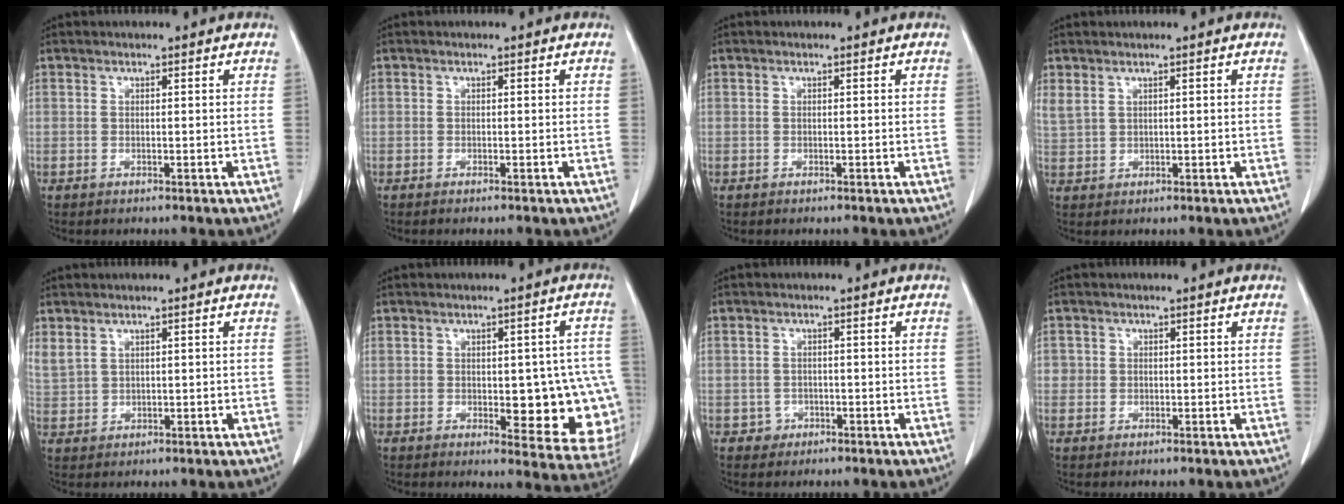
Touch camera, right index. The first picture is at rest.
{"total": 0.7, "force": [-0.6, 0.0, 0.4], "torque": [-0.010, -0.002, -0.008]}
{"total": 0.0}
{"total": 2.6, "force": [1.3, 1.3, 1.8], "torque": [-0.056, 0.016, 0.042]}
{"total": 3.5, "force": [1.8, 2.1, 2.2], "torque": [-0.062, 0.014, 0.054]}
{"total": 15.0, "force": [-1.8, 6.1, 13.7], "torque": [-0.127, 0.016, -0.001]}
{"total": 1.7, "force": [-0.7, 1.6, -0.2], "torque": [0.012, 0.010, -0.010]}
{"total": 1.2, "force": [0.0, 1.2, 0.1], "torque": [0.010, 0.005, -0.003]}